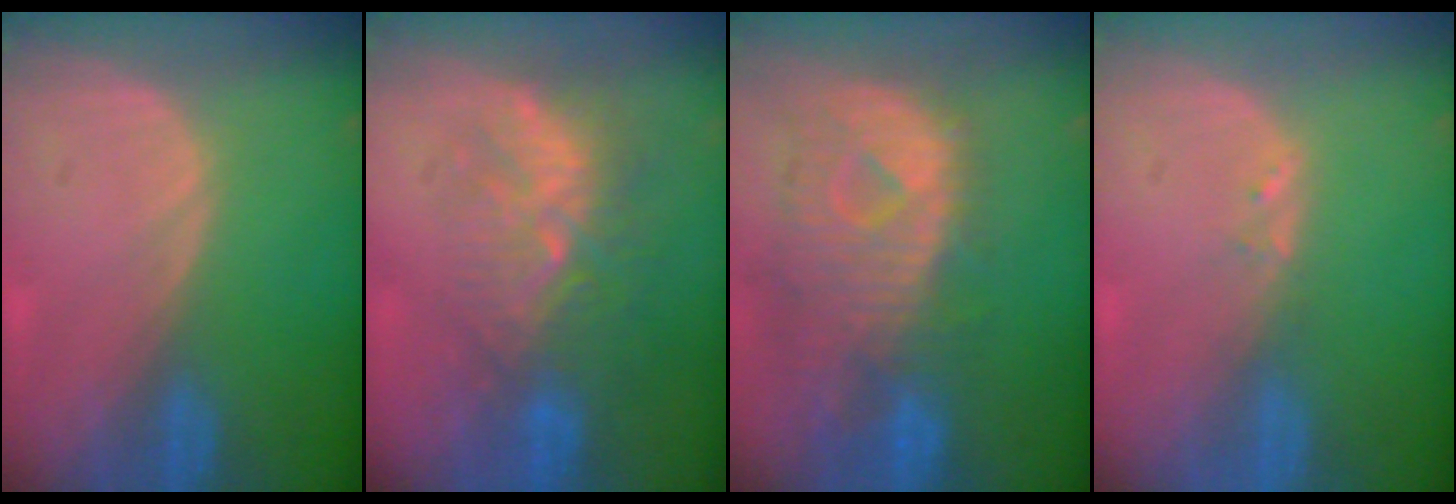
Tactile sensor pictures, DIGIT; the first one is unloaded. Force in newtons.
{"total": 9.1, "press": 8.4, "slide": 3.5}
{"total": 11.5, "press": 10.0, "slide": 5.7}
{"total": 1.0, "press": 1.0, "slide": 0.2}